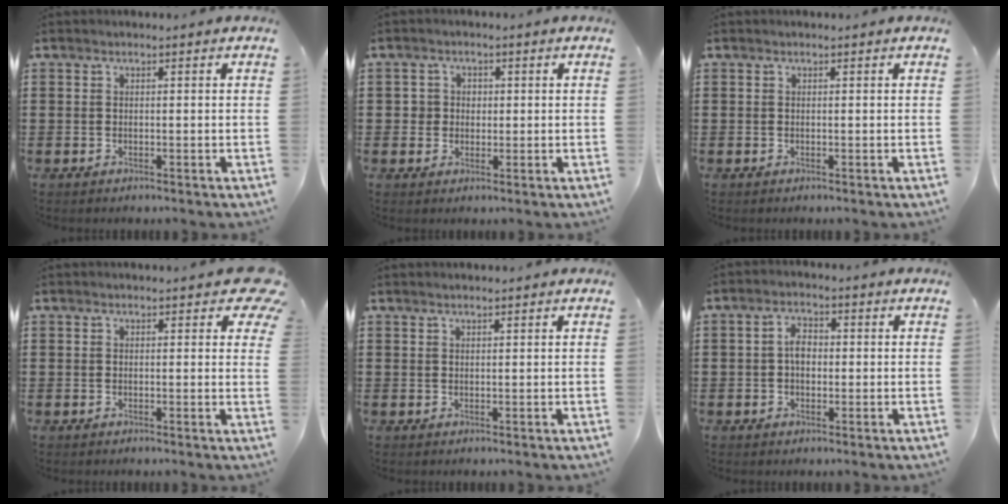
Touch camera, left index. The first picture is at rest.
{"total": 2.4, "force": [0.2, 2.3, 0.5], "torque": [-0.020, 0.009, 0.001]}
{"total": 0.0}
{"total": 3.1, "force": [1.9, 1.2, 2.1], "torque": [-0.026, 0.002, 0.030]}
{"total": 0.8, "force": [0.7, 0.1, 0.3], "torque": [-0.006, 0.000, 0.014]}
{"total": 3.3, "force": [0.2, 1.9, 2.7], "torque": [-0.053, 0.009, 0.001]}